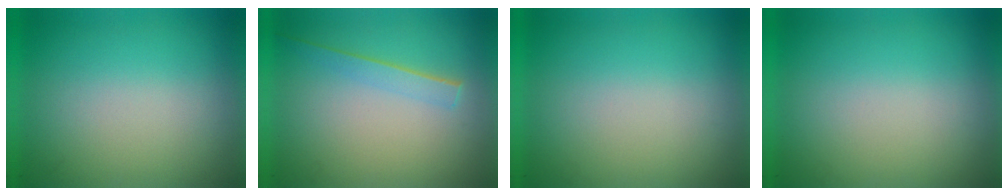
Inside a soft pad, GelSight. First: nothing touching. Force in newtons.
{"total": 1.4}
{"total": 0.0}
{"total": 0.0}